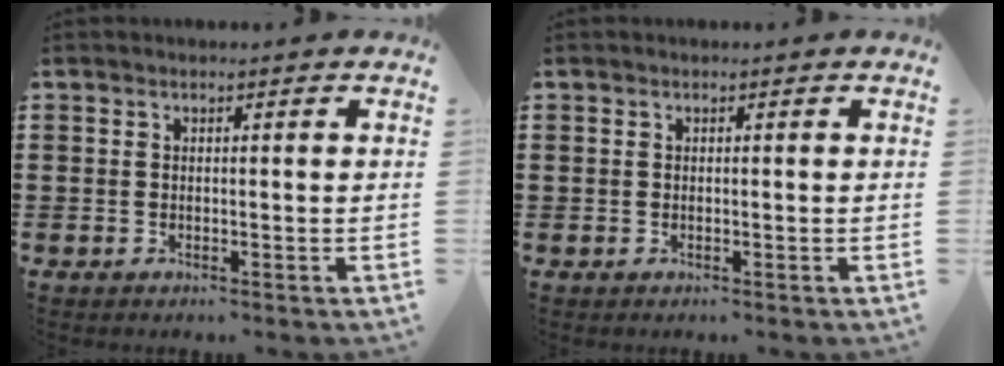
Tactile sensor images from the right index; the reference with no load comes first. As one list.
[{"total": 0.0}]